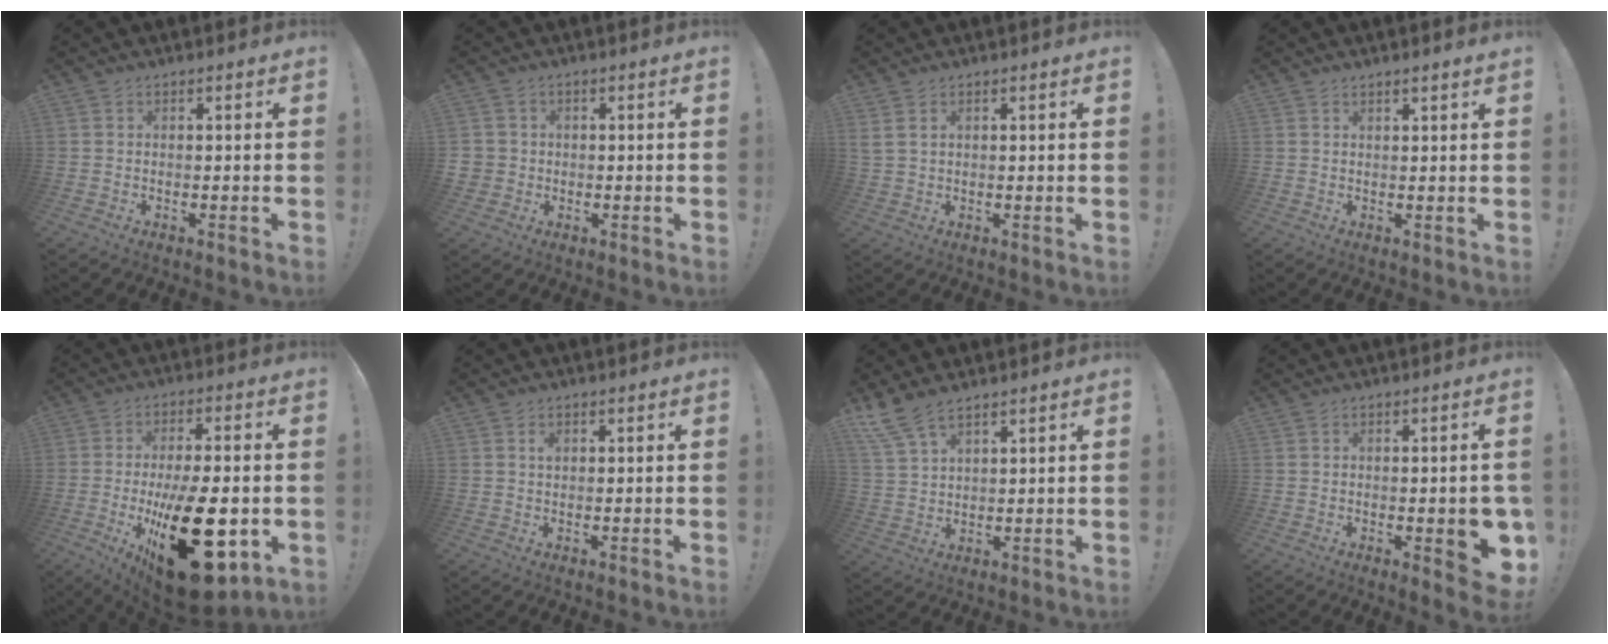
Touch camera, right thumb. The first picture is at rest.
{"total": 3.0, "force": [0.2, 2.9, 0.7], "torque": [-0.010, 0.004, 0.007]}
{"total": 2.6, "force": [1.1, 1.1, 2.0], "torque": [-0.041, 0.002, 0.024]}
{"total": 1.6, "force": [1.3, -0.2, 1.0], "torque": [-0.013, -0.004, 0.021]}
{"total": 27.9, "force": [-6.8, 11.1, 24.7], "torque": [-0.382, 0.019, -0.084]}
{"total": 1.1, "force": [0.4, 0.7, 0.7], "torque": [-0.002, -0.003, 0.005]}
{"total": 7.4, "force": [6.1, 2.4, 3.6], "torque": [-0.074, -0.027, 0.118]}
{"total": 8.1, "force": [-1.4, 2.8, 7.5], "torque": [-0.078, -0.005, -0.013]}